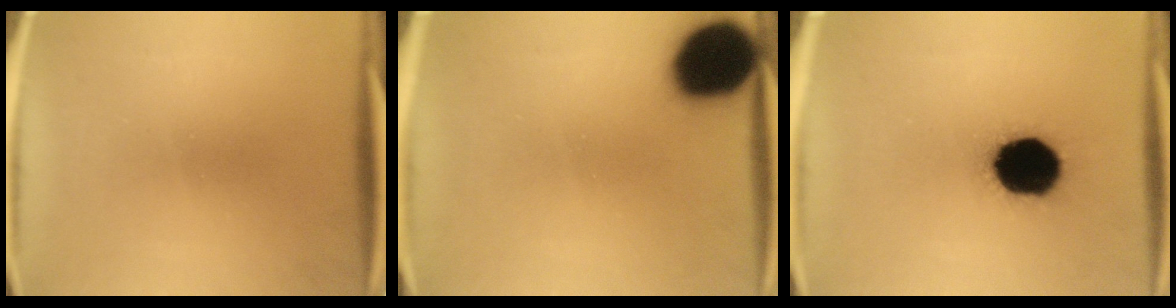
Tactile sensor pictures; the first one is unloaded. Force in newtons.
{"total": 19.0}
{"total": 19.9}